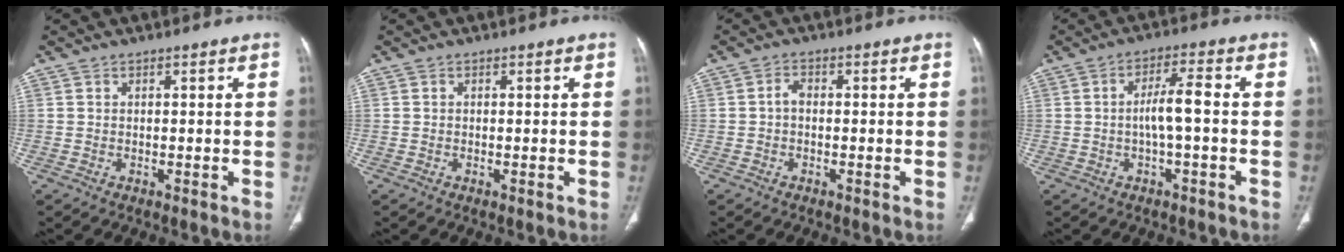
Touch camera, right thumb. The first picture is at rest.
{"total": 0.0}
{"total": 1.8, "force": [-0.3, 1.2, 1.4], "torque": [-0.023, 0.006, -0.011]}
{"total": 5.3, "force": [-0.7, 1.0, 5.2], "torque": [-0.105, 0.020, -0.014]}